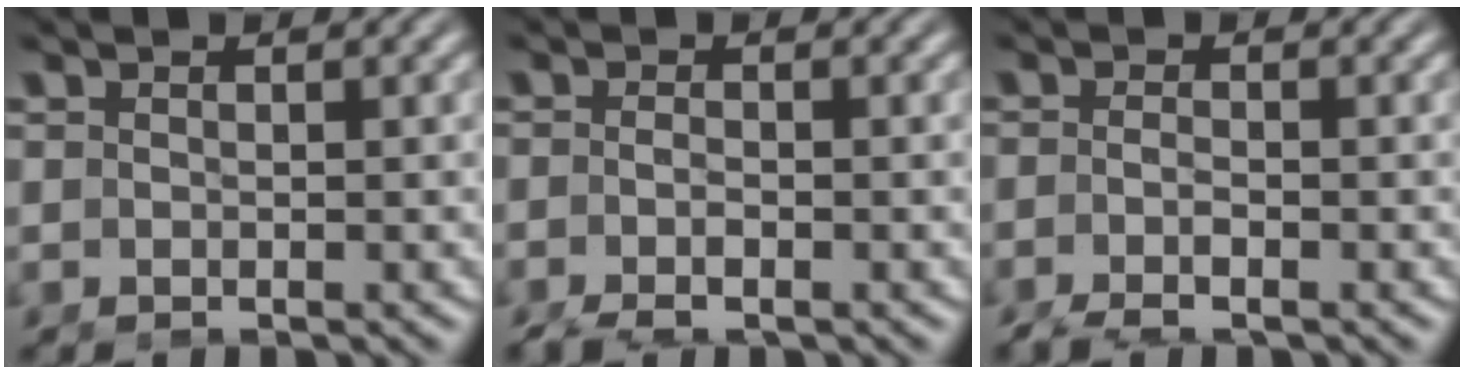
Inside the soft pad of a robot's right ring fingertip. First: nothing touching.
{"total": 2.9, "force": [-2.0, 1.3, 1.7], "torque": [-0.039, -0.012, -0.031]}
{"total": 2.9, "force": [-2.0, 1.0, 1.8], "torque": [-0.040, -0.013, -0.031]}